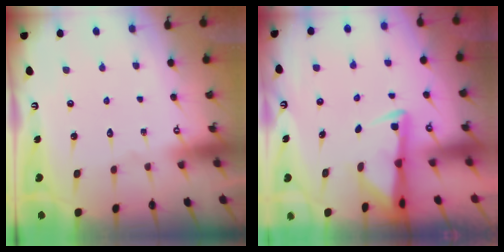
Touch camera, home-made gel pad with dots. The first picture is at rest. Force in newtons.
{"total": 2.9, "press": 2.8, "slide": 0.7}